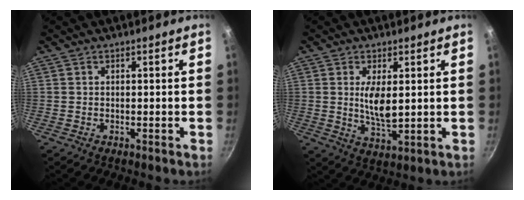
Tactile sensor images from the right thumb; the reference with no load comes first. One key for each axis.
{"total": 6.5, "fx": 1.1, "fy": 2.5, "fz": 5.9, "tx": -0.106, "ty": -0.019, "tz": 0.027}